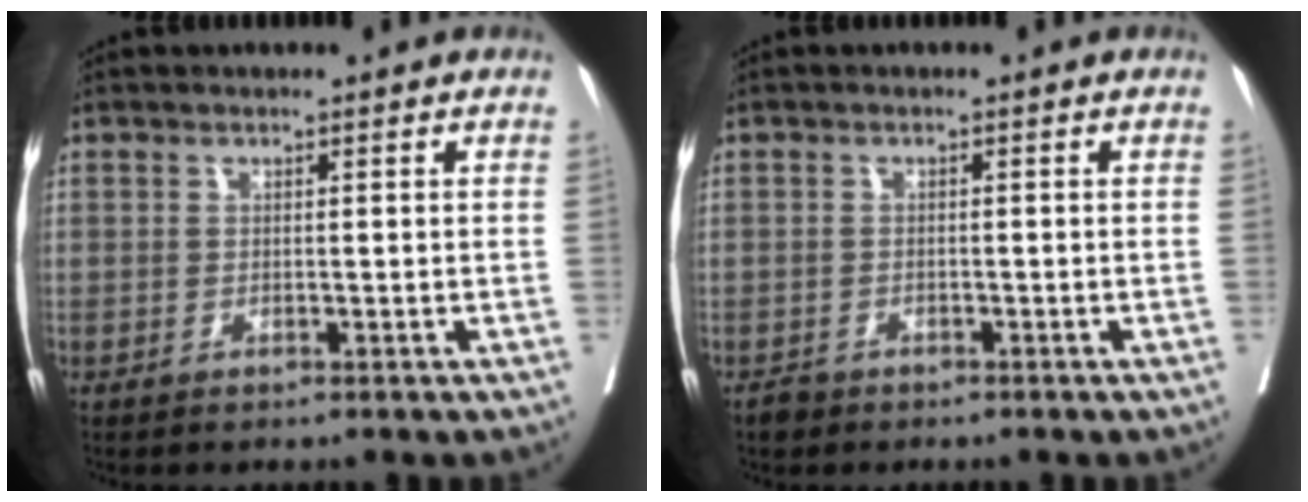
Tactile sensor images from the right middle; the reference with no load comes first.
{"total": 1.4, "force": [-1.1, 0.8, 0.2], "torque": [-0.007, 0.001, -0.019]}